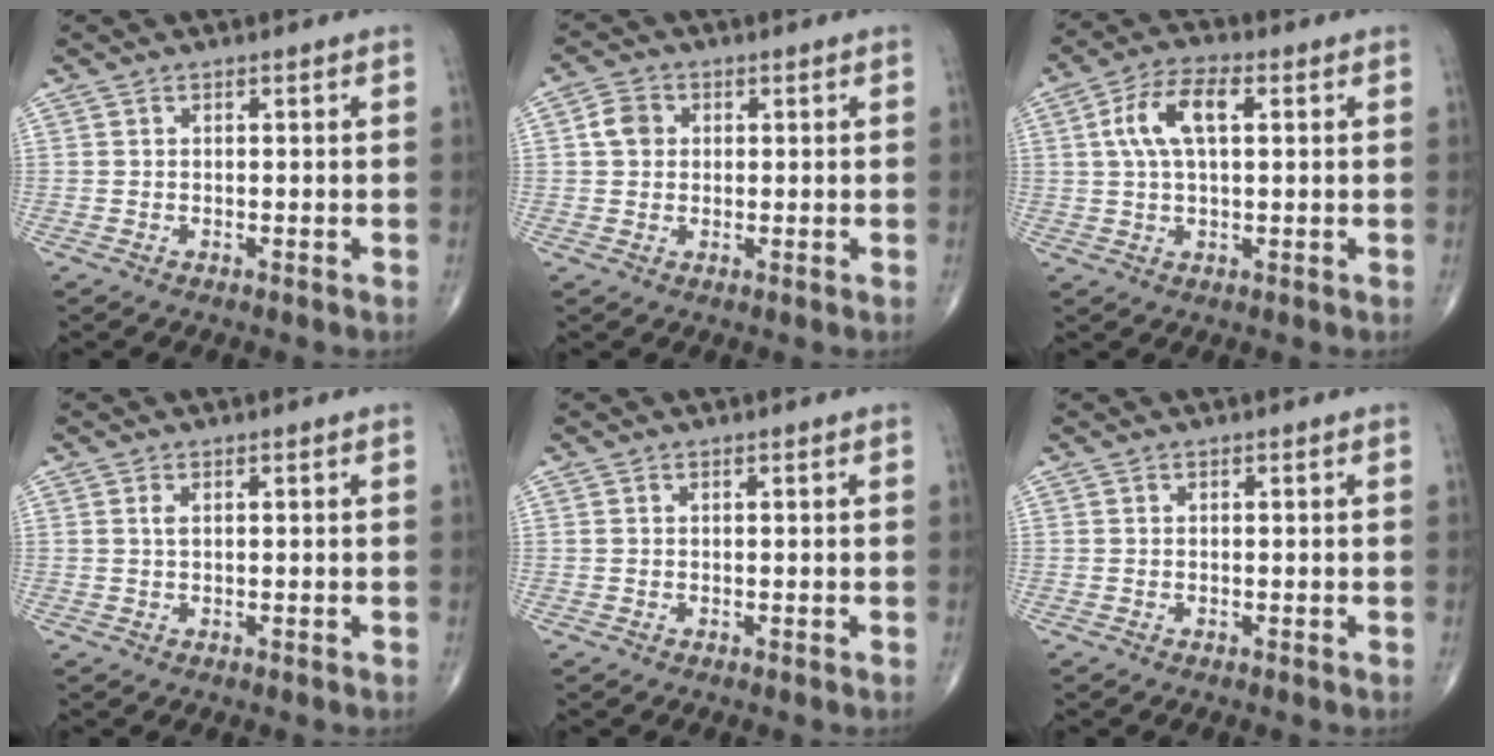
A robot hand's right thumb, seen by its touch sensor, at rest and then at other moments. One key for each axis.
{"total": 4.0, "fx": 0.7, "fy": 3.4, "fz": 2.0, "tx": -0.030, "ty": 0.005, "tz": 0.007}
{"total": 8.9, "fx": 2.1, "fy": 4.1, "fz": 7.7, "tx": -0.152, "ty": 0.019, "tz": 0.035}
{"total": 1.0, "fx": 0.4, "fy": 0.4, "fz": 0.9, "tx": -0.019, "ty": 0.004, "tz": 0.008}
{"total": 0.0}
{"total": 0.0}